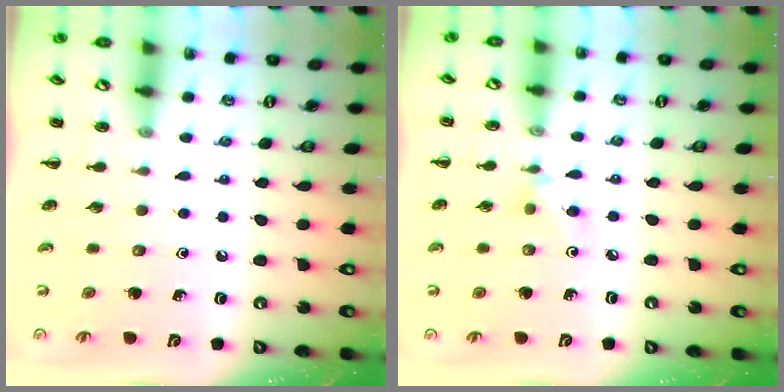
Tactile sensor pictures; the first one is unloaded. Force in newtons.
{"total": 3.4, "press": 3.3, "slide": 0.7}